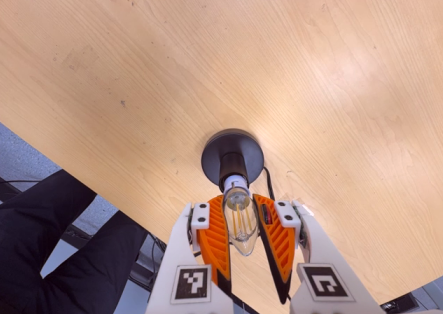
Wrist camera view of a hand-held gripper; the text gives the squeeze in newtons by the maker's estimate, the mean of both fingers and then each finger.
{"total": 14.3, "left": 14.4, "right": 14.3}